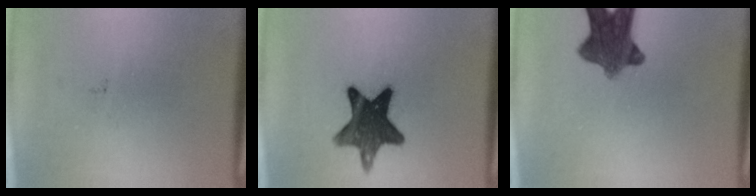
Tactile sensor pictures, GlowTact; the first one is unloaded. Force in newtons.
{"total": 13.3}
{"total": 9.4}